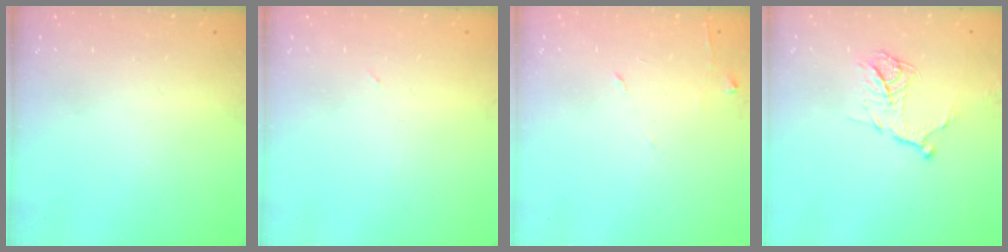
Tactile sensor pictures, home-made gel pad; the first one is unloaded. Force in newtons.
{"total": 2.4, "press": 2.3, "slide": 0.8}
{"total": 5.8, "press": 5.7, "slide": 0.6}
{"total": 12.3, "press": 12.2, "slide": 1.2}